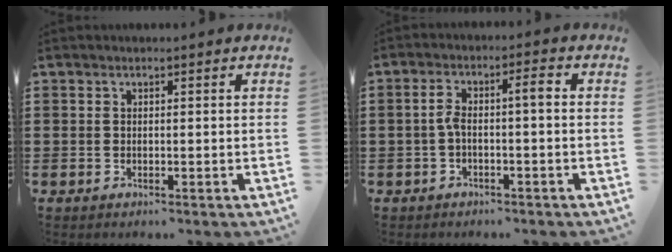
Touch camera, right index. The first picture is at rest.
{"total": 3.8, "force": [-0.5, 0.8, 3.7], "torque": [-0.076, 0.005, -0.017]}